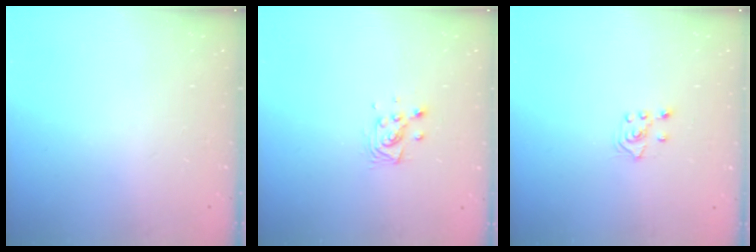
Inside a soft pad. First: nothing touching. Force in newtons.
{"total": 5.2, "press": 5.2, "slide": 0.1}
{"total": 3.0, "press": 2.9, "slide": 0.7}